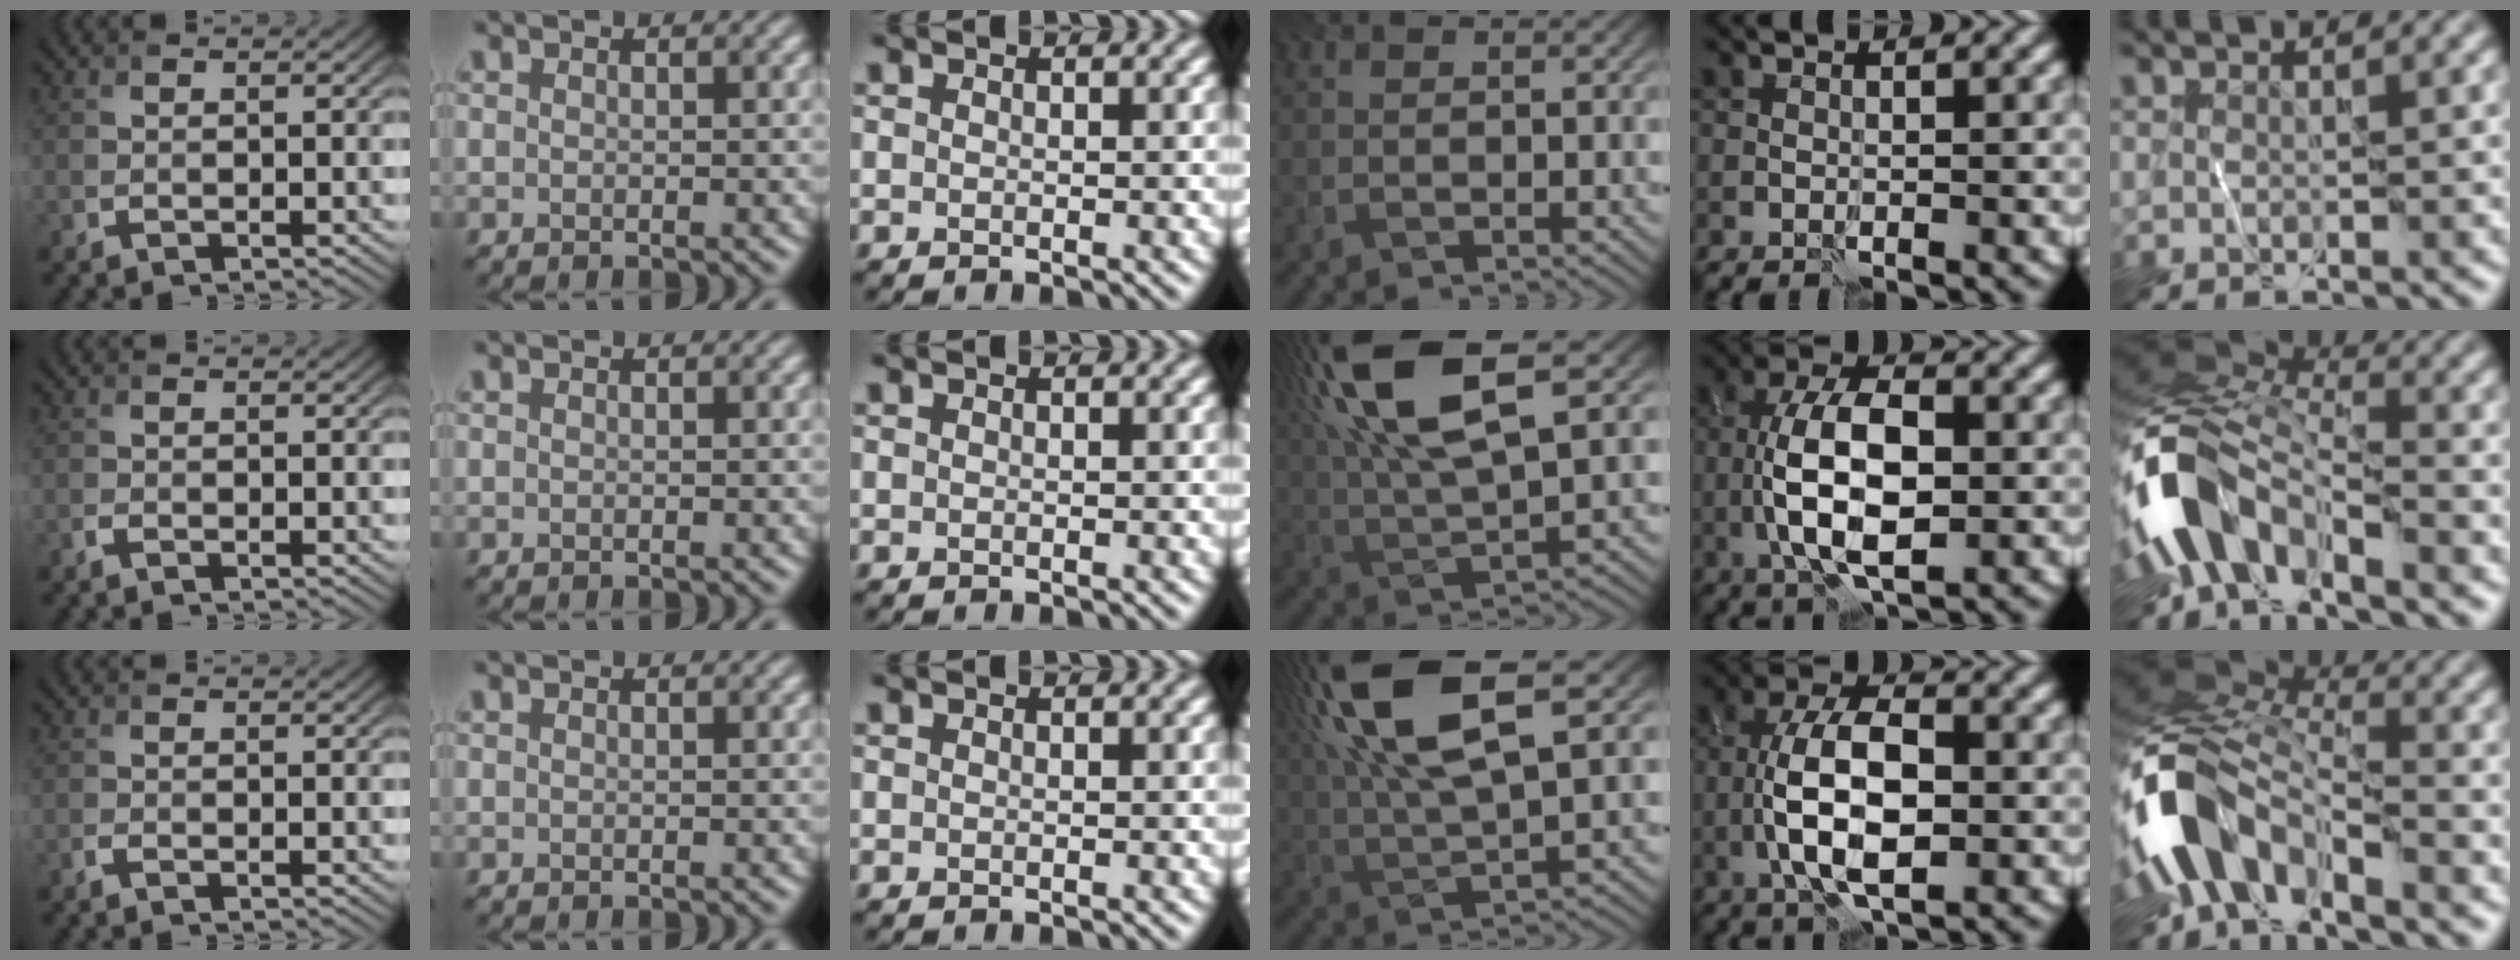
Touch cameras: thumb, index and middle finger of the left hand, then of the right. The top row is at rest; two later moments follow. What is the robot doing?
{"motion": "wipe", "object": "whiteboard"}